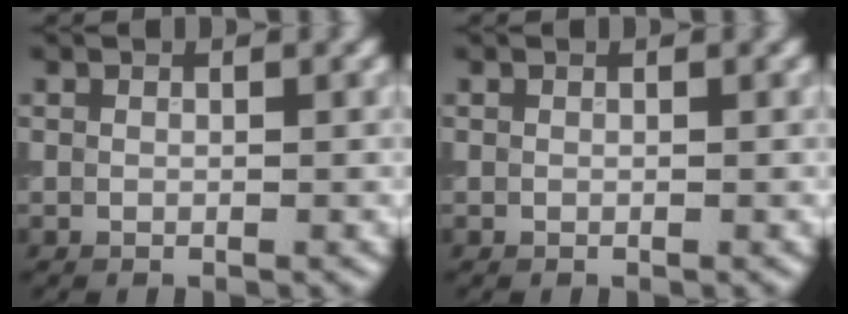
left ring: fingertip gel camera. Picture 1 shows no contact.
{"total": 0.0}